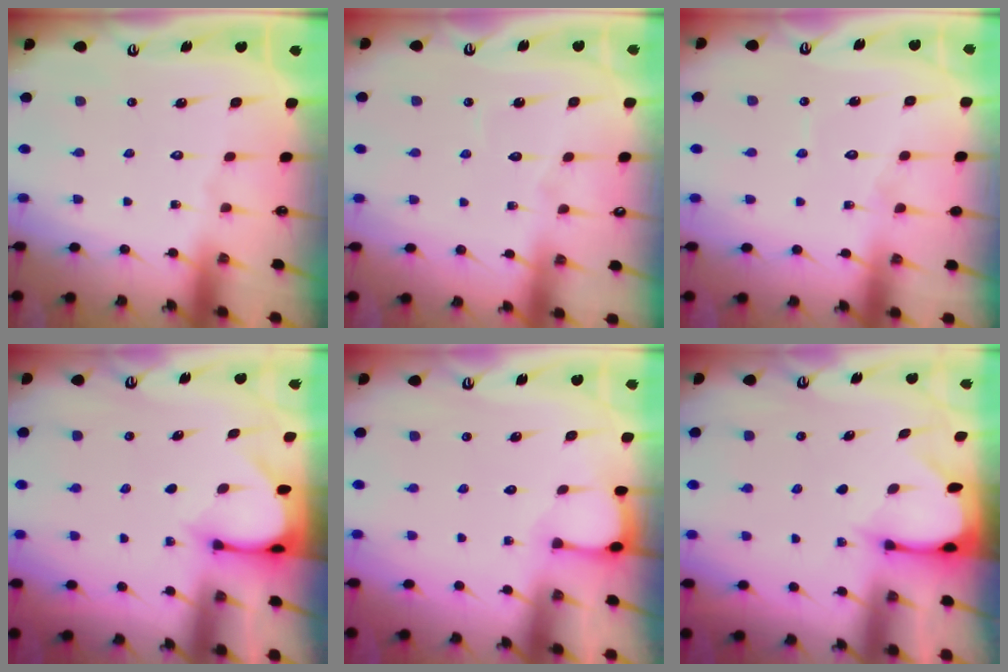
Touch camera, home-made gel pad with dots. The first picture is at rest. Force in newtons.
{"total": 2.6, "press": 2.6, "slide": 0.2}
{"total": 6.0, "press": 6.0, "slide": 0.5}
{"total": 3.4, "press": 3.4, "slide": 0.3}
{"total": 1.9, "press": 1.9, "slide": 0.2}
{"total": 2.5, "press": 2.5, "slide": 0.3}